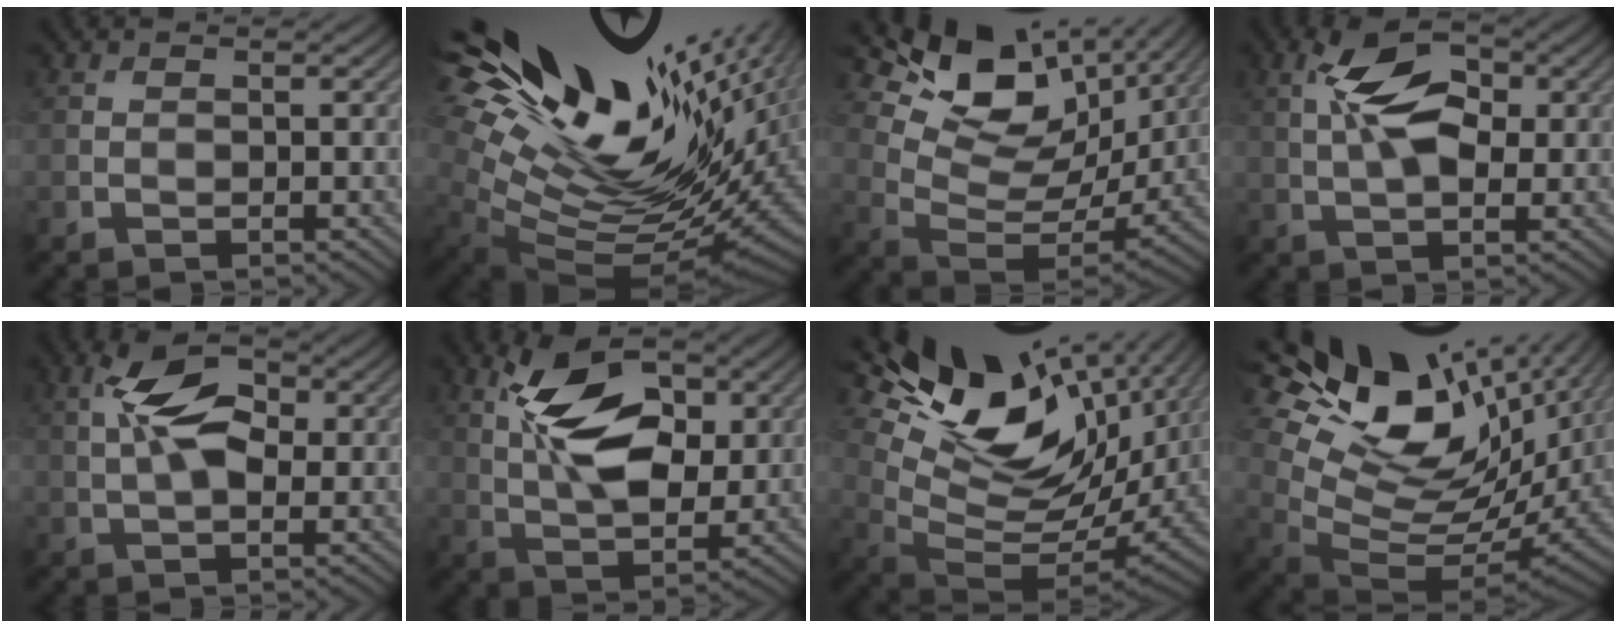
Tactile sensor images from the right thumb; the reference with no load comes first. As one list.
[{"total": 20.3, "force": [7.7, 10.1, 15.9], "torque": [-0.291, 0.023, 0.164]}, {"total": 14.6, "force": [7.1, 8.3, 9.6], "torque": [-0.199, 0.003, 0.137]}, {"total": 7.1, "force": [1.2, 3.5, 6.0], "torque": [-0.115, 0.011, 0.014]}, {"total": 6.3, "force": [0.9, 3.1, 5.4], "torque": [-0.107, 0.009, 0.010]}, {"total": 10.5, "force": [3.0, 5.5, 8.5], "torque": [-0.160, 0.002, 0.044]}, {"total": 18.5, "force": [7.3, 10.0, 13.7], "torque": [-0.243, -0.004, 0.148]}, {"total": 19.1, "force": [7.8, 10.5, 13.9], "torque": [-0.250, 0.012, 0.165]}]